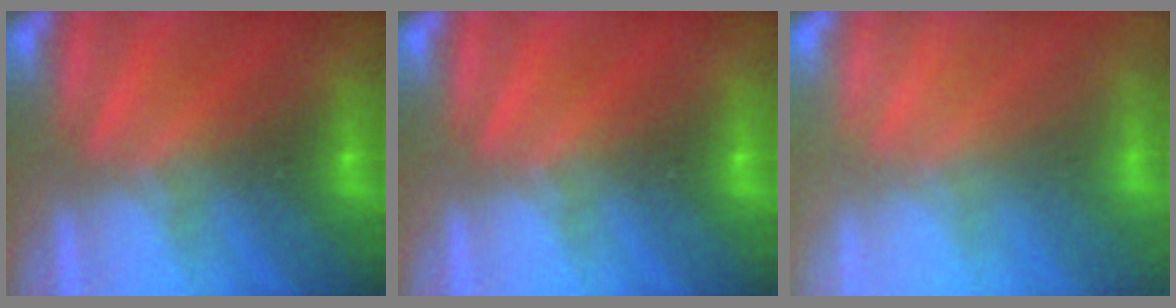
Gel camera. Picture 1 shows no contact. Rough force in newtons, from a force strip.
{"total": 0.0}
{"total": 2.0}